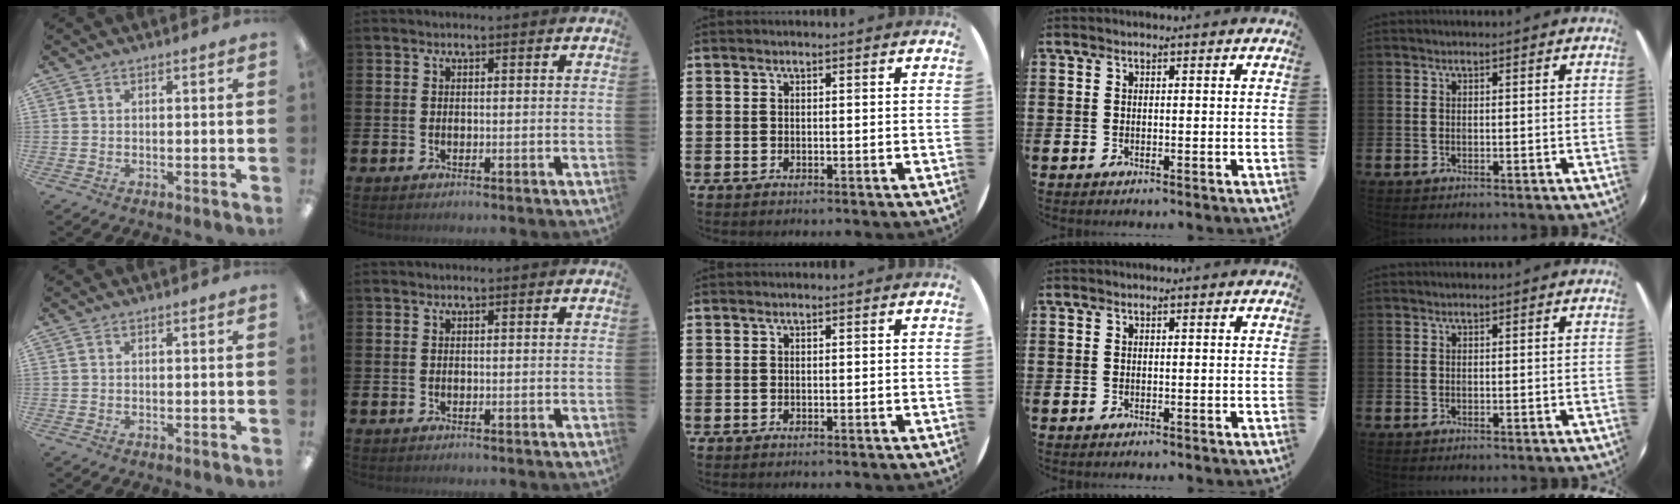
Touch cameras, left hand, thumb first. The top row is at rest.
{}